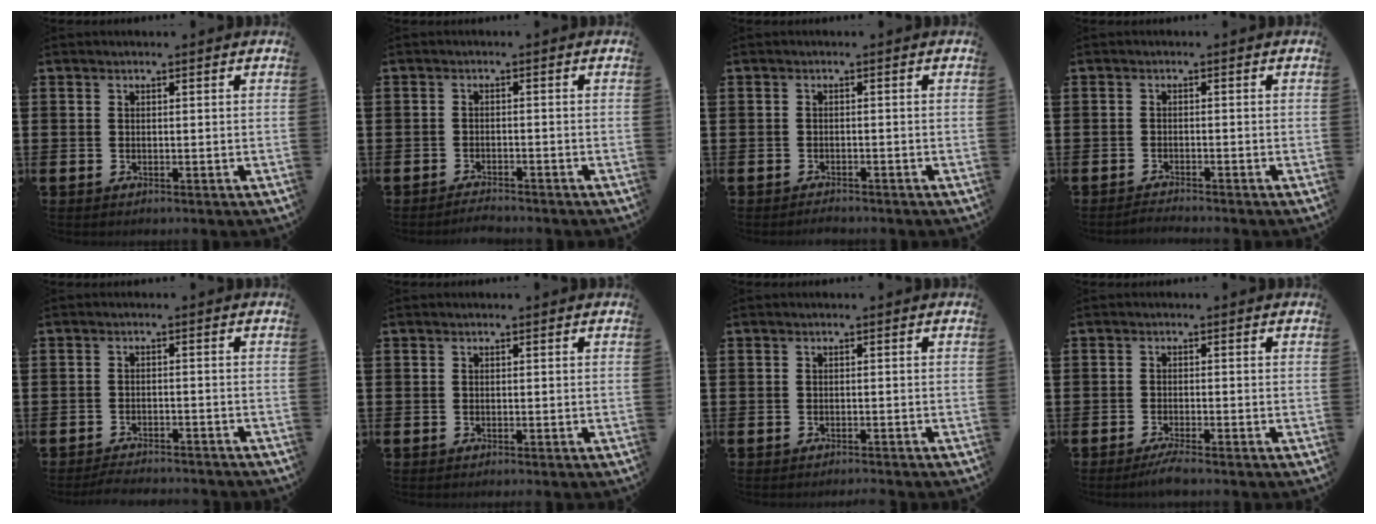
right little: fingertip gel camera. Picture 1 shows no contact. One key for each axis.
{"total": 1.6, "fx": -1.6, "fy": 0.0, "fz": 0.0, "tx": -0.005, "ty": 0.003, "tz": -0.032}
{"total": 1.0, "fx": -1.0, "fy": 0.1, "fz": 0.0, "tx": -0.004, "ty": -0.001, "tz": -0.021}
{"total": 1.1, "fx": -1.1, "fy": -0.1, "fz": 0.1, "tx": -0.005, "ty": -0.001, "tz": -0.021}
{"total": 2.2, "fx": -2.2, "fy": 0.0, "fz": 0.1, "tx": -0.006, "ty": 0.004, "tz": -0.045}
{"total": 0.0}
{"total": 0.8, "fx": -0.7, "fy": -0.1, "fz": 0.1, "tx": -0.001, "ty": -0.001, "tz": -0.015}
{"total": 2.1, "fx": -1.5, "fy": 0.1, "fz": 1.5, "tx": -0.025, "ty": 0.001, "tz": -0.028}